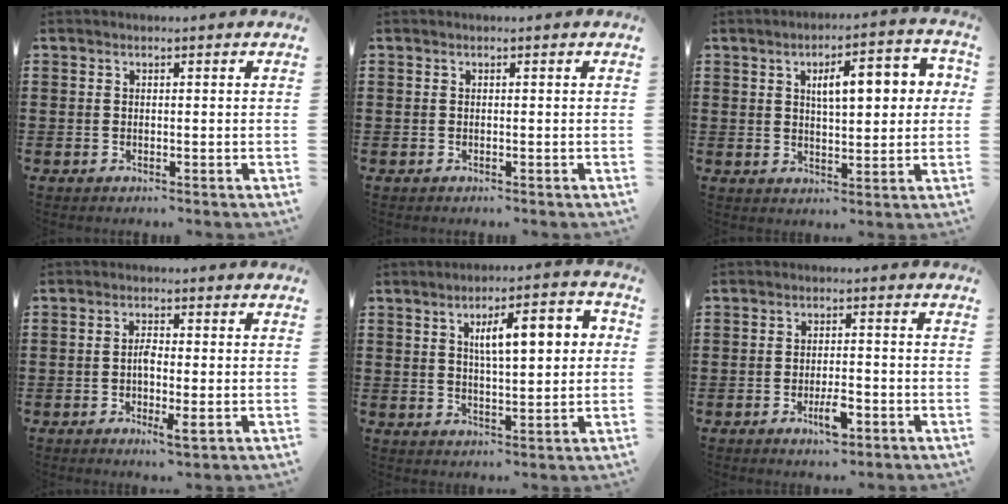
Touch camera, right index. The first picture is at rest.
{"total": 0.0}
{"total": 7.9, "force": [2.2, 3.0, 7.0], "torque": [-0.106, -0.002, 0.026]}
{"total": 3.5, "force": [-0.6, 1.0, 3.3], "torque": [-0.067, -0.001, -0.013]}
{"total": 8.0, "force": [2.2, 2.7, 7.2], "torque": [-0.116, 0.001, 0.029]}
{"total": 4.2, "force": [-2.0, 1.4, 3.5], "torque": [-0.062, 0.001, -0.035]}